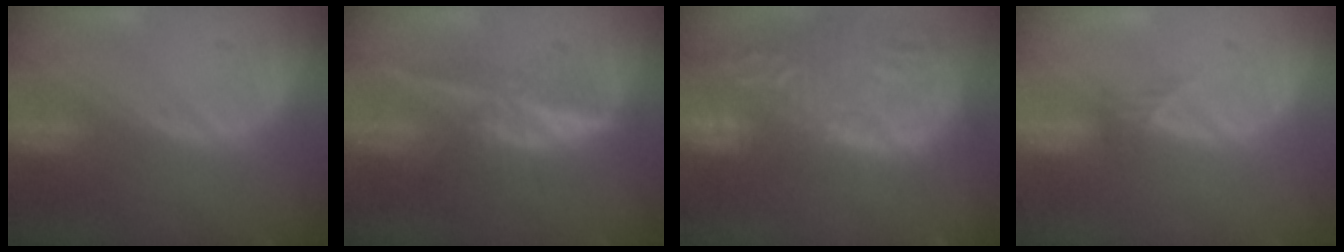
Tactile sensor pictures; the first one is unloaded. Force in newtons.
{"total": 6.1, "press": 5.7, "slide": 2.1}
{"total": 15.8, "press": 13.2, "slide": 8.7}
{"total": 1.3, "press": 1.0, "slide": 0.8}